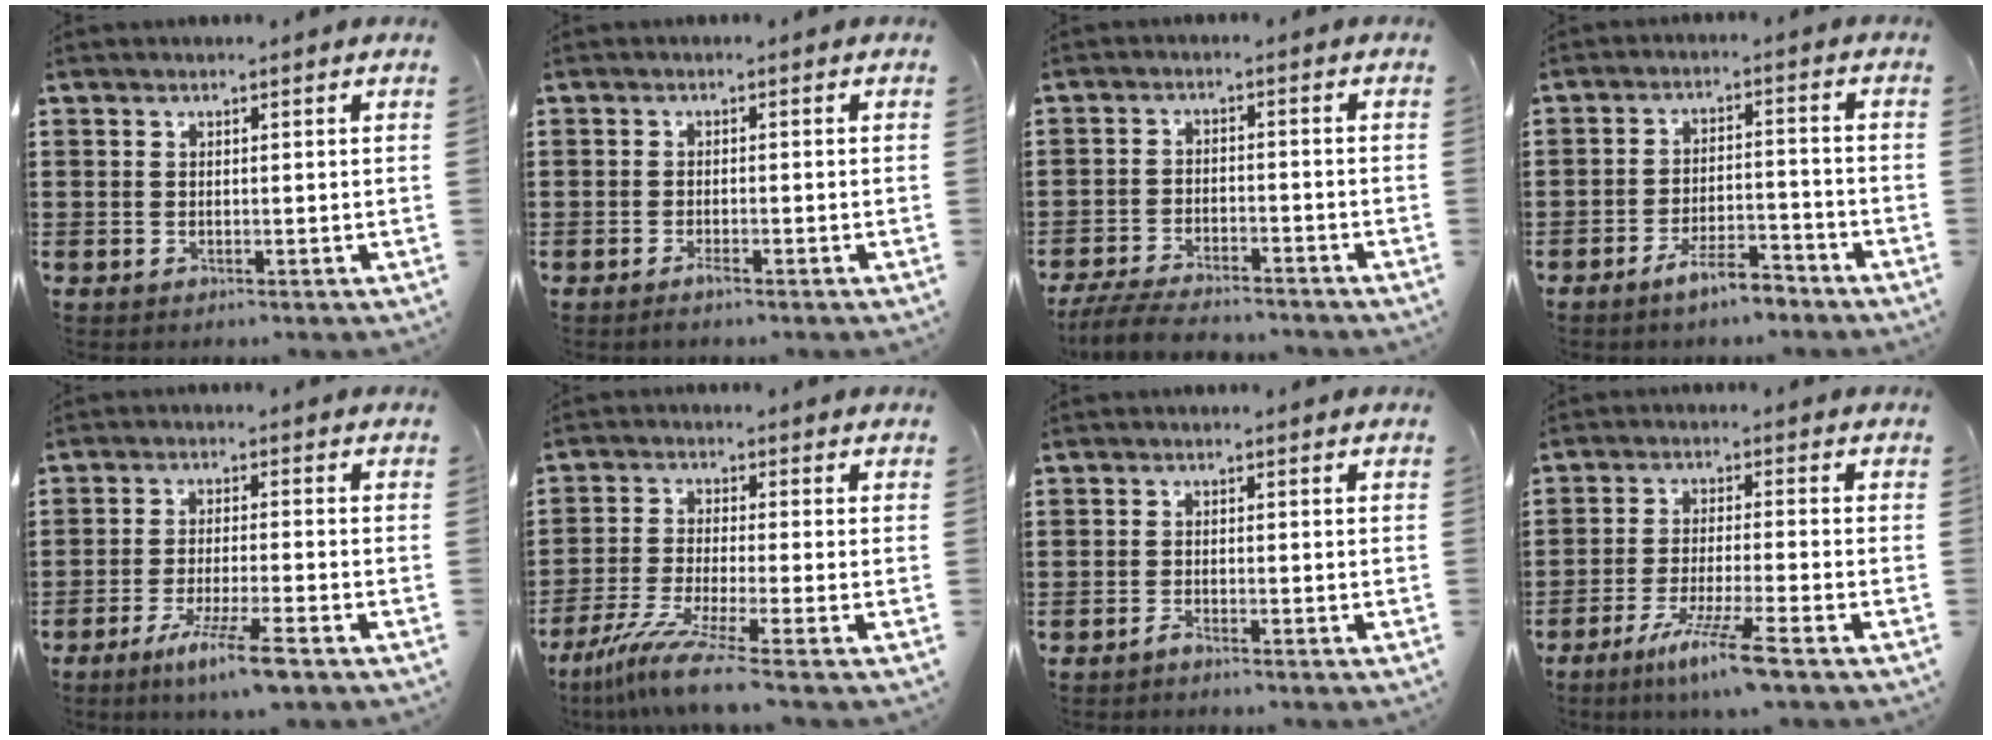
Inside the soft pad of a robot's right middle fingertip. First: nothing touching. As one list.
[{"total": 1.3, "force": [-0.9, 0.2, 0.9], "torque": [-0.018, -0.003, -0.016]}, {"total": 5.2, "force": [-4.9, 0.6, 1.6], "torque": [-0.038, -0.003, -0.098]}, {"total": 5.7, "force": [-4.7, 1.0, 3.1], "torque": [-0.061, 0.000, -0.091]}, {"total": 6.6, "force": [-4.5, 0.0, 4.9], "torque": [-0.087, -0.013, -0.077]}, {"total": 6.9, "force": [-5.0, -0.2, 4.7], "torque": [-0.109, -0.025, -0.101]}, {"total": 1.1, "force": [-1.0, 0.0, 0.5], "torque": [-0.010, -0.003, -0.018]}, {"total": 7.1, "force": [-5.1, -0.4, 4.9], "torque": [-0.097, -0.016, -0.096]}]